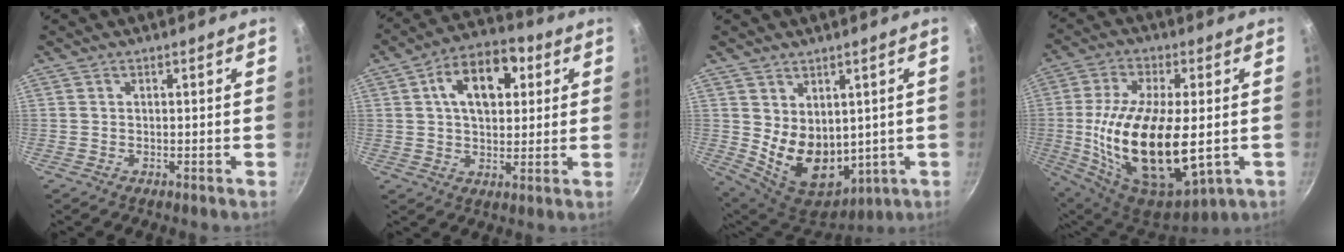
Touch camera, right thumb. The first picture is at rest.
{"total": 13.4, "force": [3.9, 8.3, 9.7], "torque": [-0.116, 0.006, 0.049]}
{"total": 12.8, "force": [1.5, 9.5, 8.4], "torque": [-0.111, -0.038, 0.057]}
{"total": 24.4, "force": [-2.3, 11.3, 21.5], "torque": [-0.402, 0.001, -0.024]}